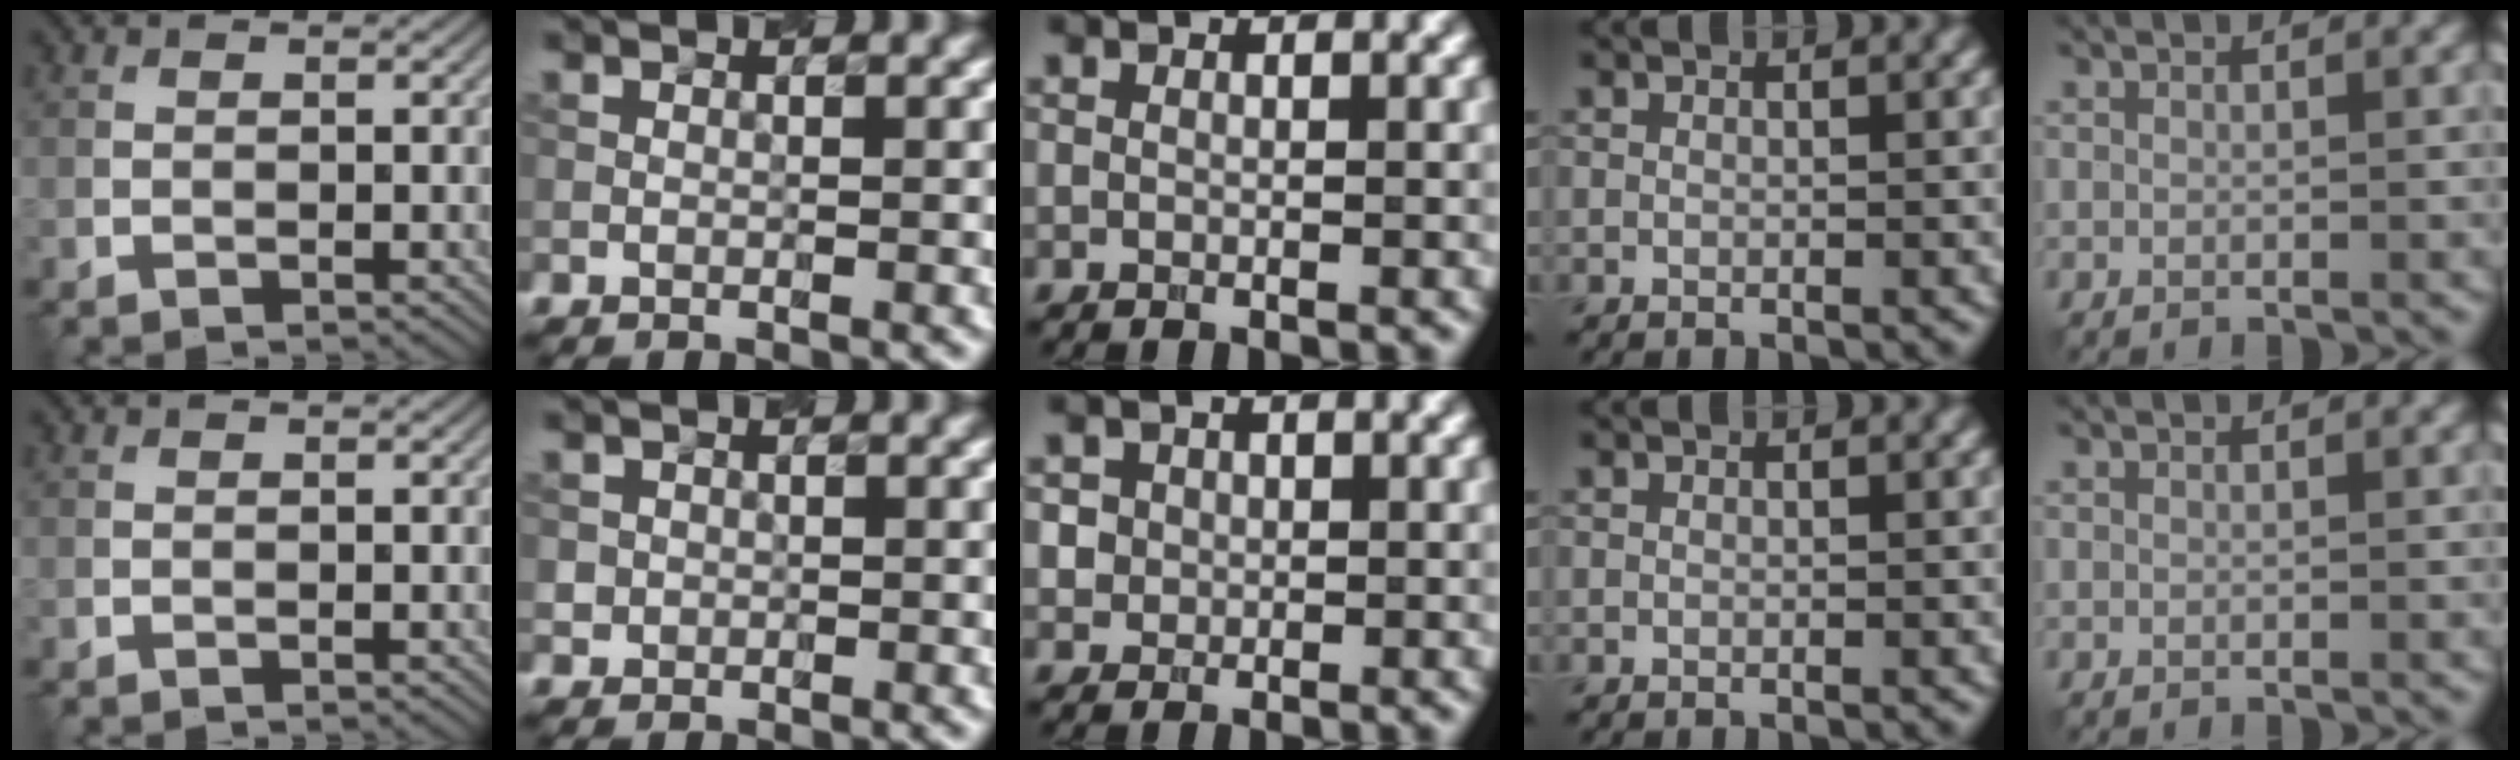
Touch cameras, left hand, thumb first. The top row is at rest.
{"index": {"total": 0.8, "force": [0.0, 0.8, 0.0], "torque": [0.008, -0.003, 0.000]}, "middle": {"total": 2.1, "force": [0.7, 1.9, 0.6], "torque": [-0.006, 0.000, 0.023]}}